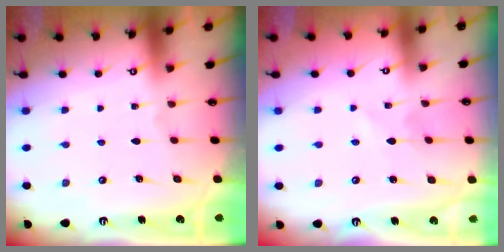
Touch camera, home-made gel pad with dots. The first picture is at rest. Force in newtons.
{"total": 0.8, "press": 0.8, "slide": 0.1}